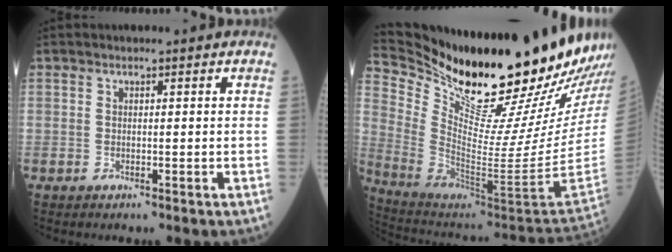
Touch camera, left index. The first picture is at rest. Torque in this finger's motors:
{"motor_torque": [0.98, -1.16, 0.07, 0.00]}